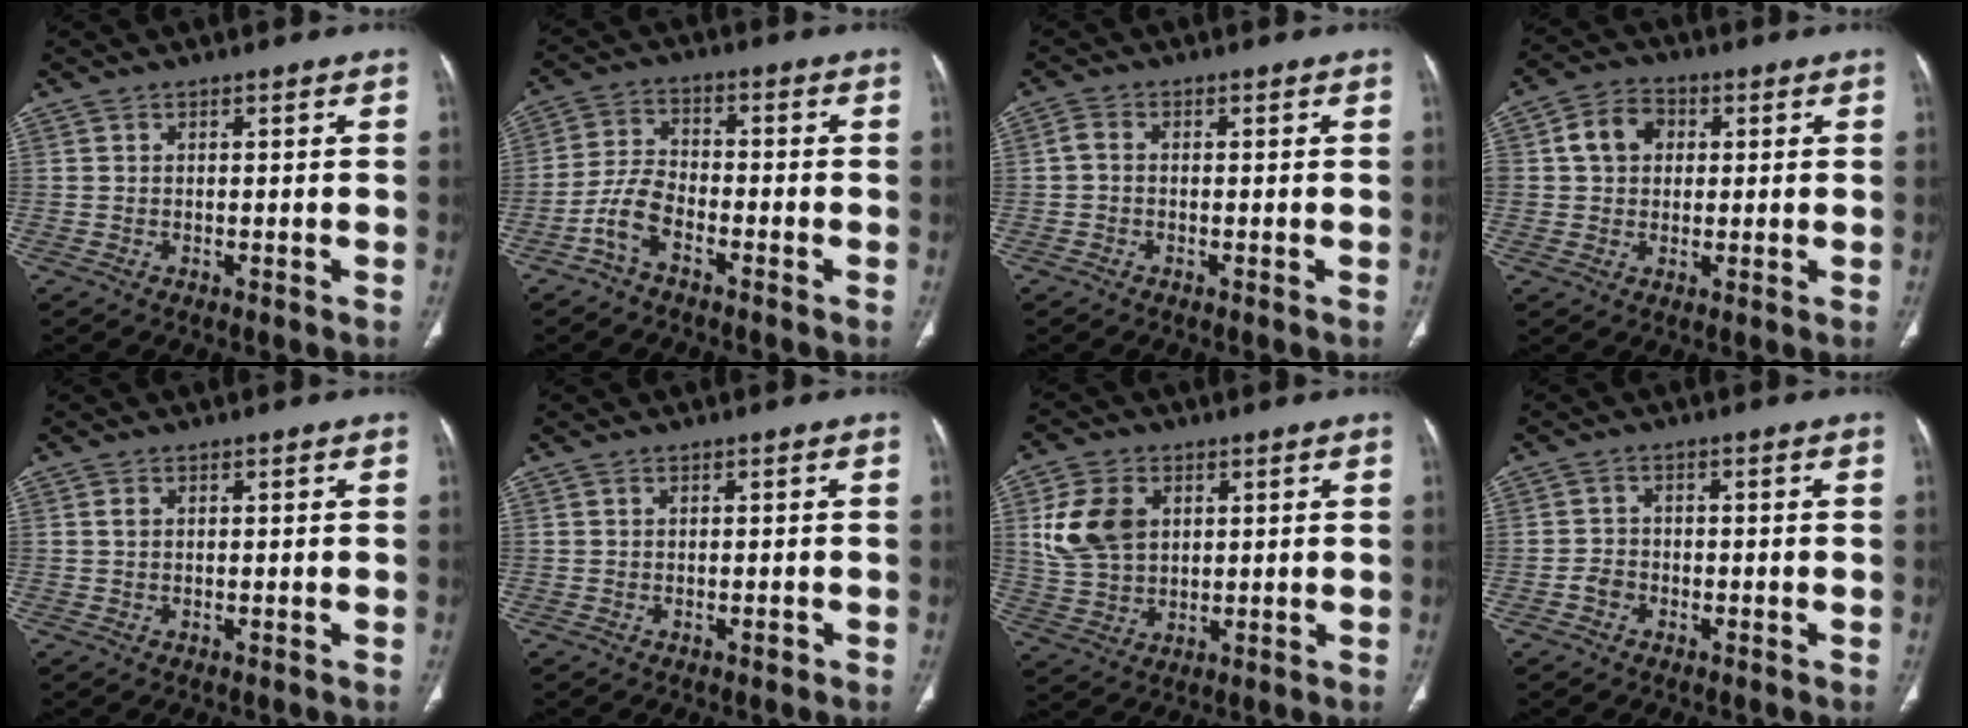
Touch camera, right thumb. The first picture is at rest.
{"total": 6.2, "force": [-3.6, 3.1, 4.0], "torque": [-0.082, 0.030, -0.077]}
{"total": 1.8, "force": [-0.3, 1.2, 1.3], "torque": [-0.024, 0.006, -0.012]}
{"total": 7.8, "force": [1.6, 6.1, 4.4], "torque": [-0.058, 0.010, 0.022]}
{"total": 1.0, "force": [0.3, 0.7, 0.7], "torque": [-0.011, 0.000, 0.007]}
{"total": 0.7, "force": [-0.3, 0.4, 0.6], "torque": [-0.004, 0.002, -0.004]}
{"total": 10.6, "force": [2.8, 7.7, 6.7], "torque": [-0.113, -0.005, 0.062]}
{"total": 2.4, "force": [-1.2, 1.9, 0.7], "torque": [-0.001, 0.014, -0.026]}